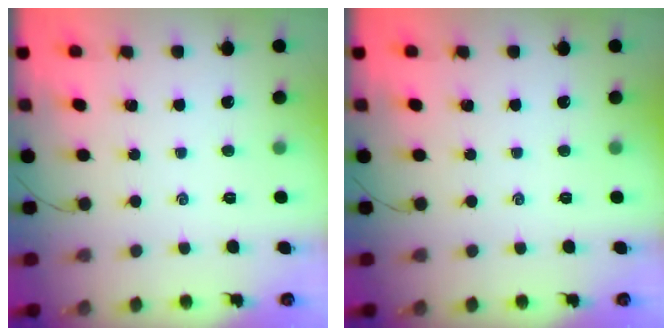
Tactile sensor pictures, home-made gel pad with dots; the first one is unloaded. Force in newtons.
{"total": 0.0}